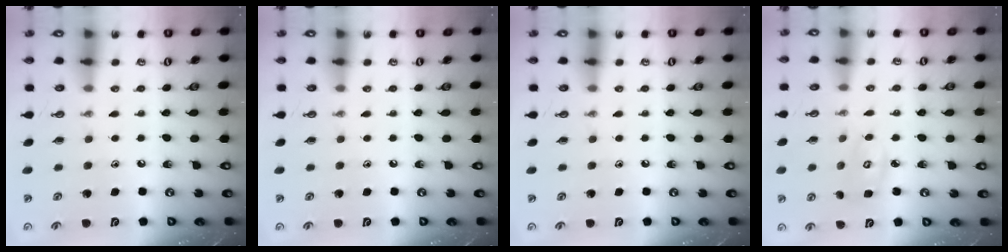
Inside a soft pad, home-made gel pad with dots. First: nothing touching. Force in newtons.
{"total": 0.0}
{"total": 0.0}
{"total": 3.4, "press": 3.4, "slide": 0.4}